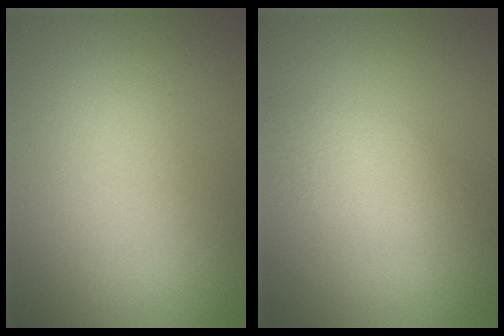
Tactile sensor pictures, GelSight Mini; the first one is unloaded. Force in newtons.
{"total": 2.4, "press": 2.4, "slide": 0.0}